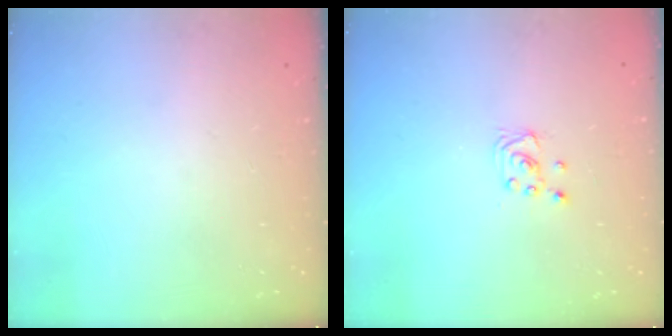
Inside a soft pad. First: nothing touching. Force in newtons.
{"total": 2.3, "press": 2.3, "slide": 0.2}